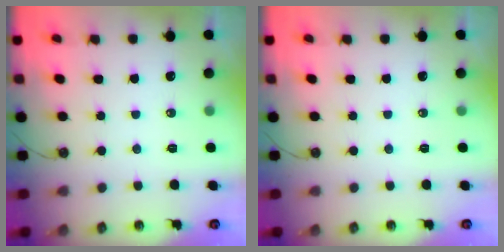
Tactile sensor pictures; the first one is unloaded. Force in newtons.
{"total": 0.0}